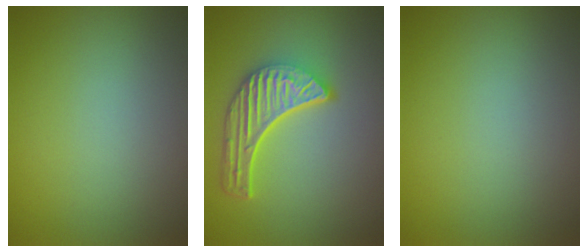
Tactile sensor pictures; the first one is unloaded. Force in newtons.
{"total": 5.7, "press": 4.2, "slide": 3.8}
{"total": 0.0}